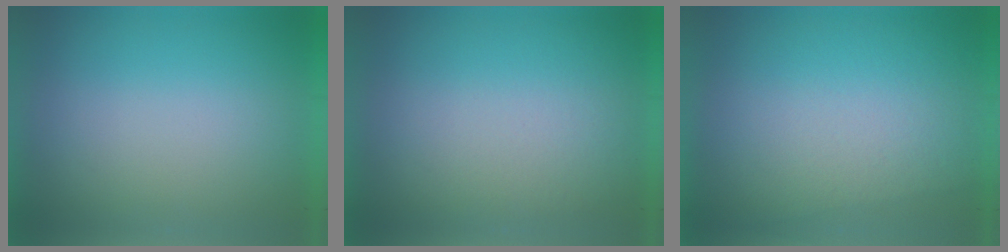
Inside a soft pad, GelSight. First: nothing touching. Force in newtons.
{"total": 1.4}
{"total": 3.1}